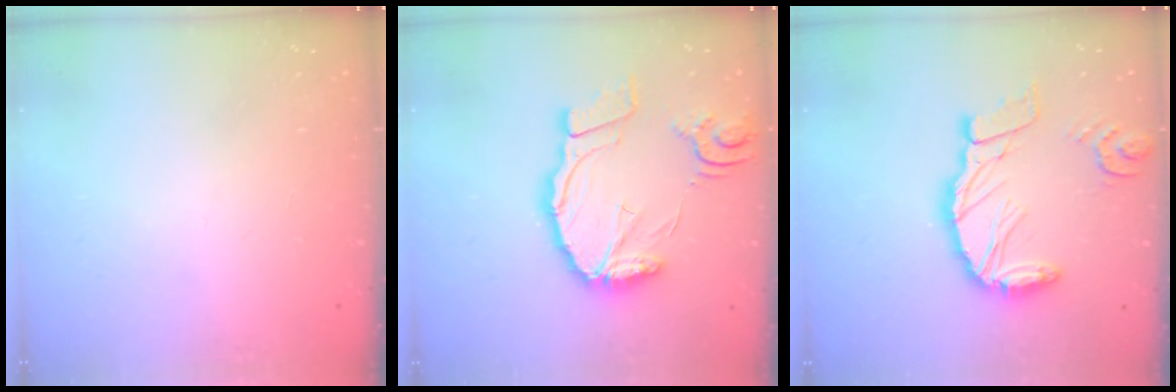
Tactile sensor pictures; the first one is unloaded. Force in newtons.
{"total": 16.8, "press": 16.7, "slide": 1.4}
{"total": 15.8, "press": 15.6, "slide": 2.7}